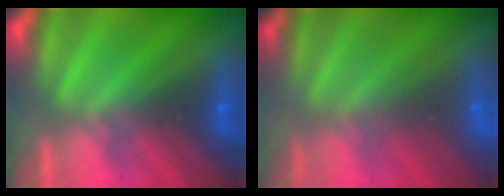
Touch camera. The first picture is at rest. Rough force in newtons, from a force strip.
{"total": 2.9}